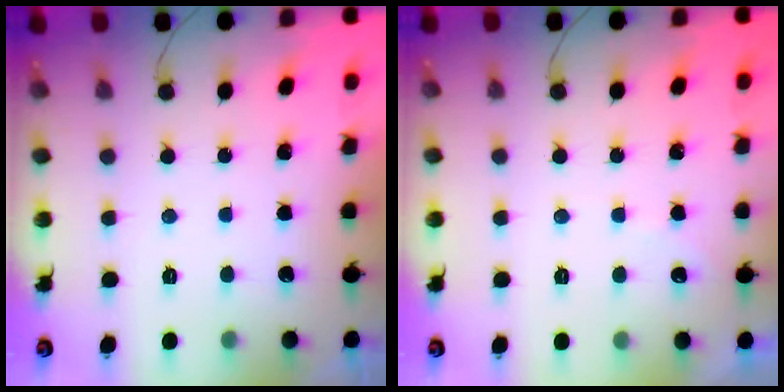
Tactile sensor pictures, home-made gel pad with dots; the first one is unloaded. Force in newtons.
{"total": 2.8, "press": 2.8, "slide": 0.5}